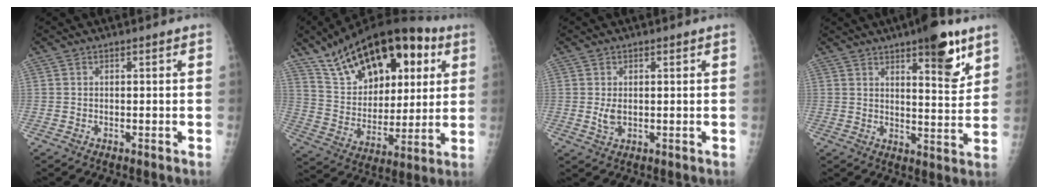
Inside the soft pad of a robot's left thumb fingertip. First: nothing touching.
{"total": 26.4, "force": [13.0, 14.4, 17.9], "torque": [-0.256, -0.011, 0.222]}
{"total": 2.5, "force": [0.2, 1.5, 2.0], "torque": [-0.036, -0.007, 0.009]}
{"total": 11.8, "force": [7.0, 3.4, 8.9], "torque": [-0.100, -0.039, 0.098]}